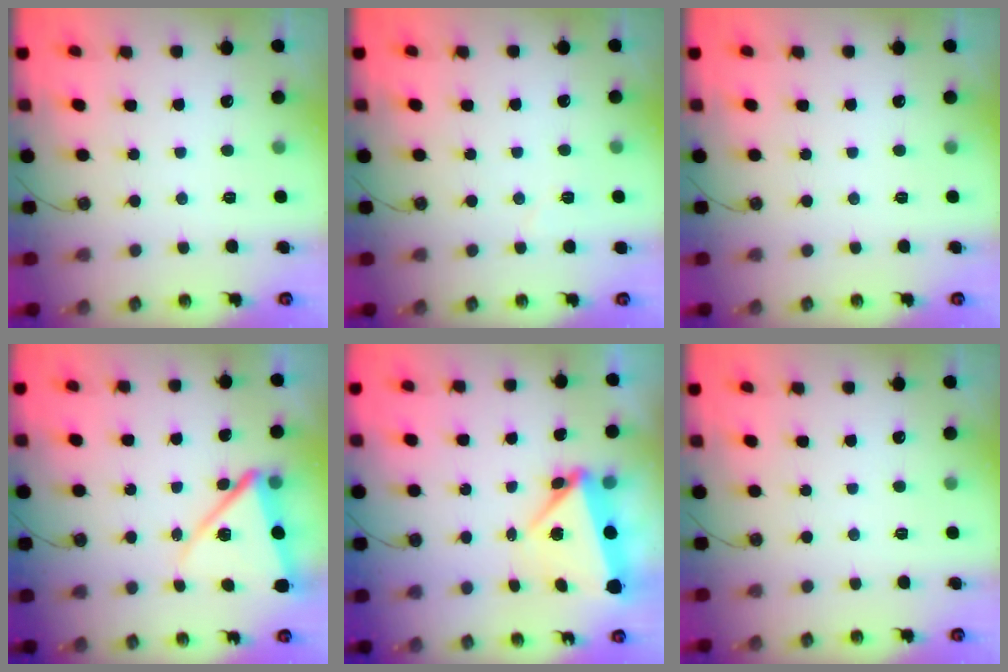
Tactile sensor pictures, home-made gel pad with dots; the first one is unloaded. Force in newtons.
{"total": 3.8, "press": 3.7, "slide": 0.8}
{"total": 0.0}
{"total": 11.5, "press": 11.4, "slide": 1.3}
{"total": 5.4, "press": 5.3, "slide": 1.4}
{"total": 0.0}